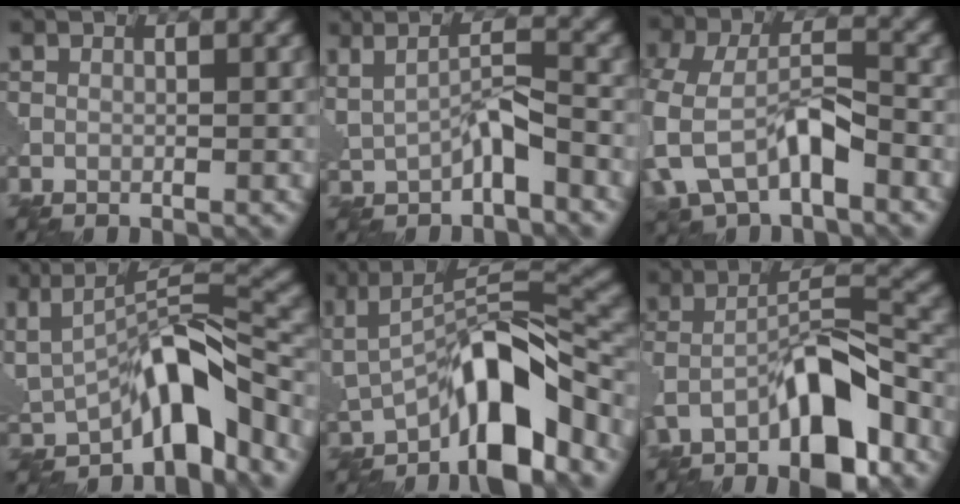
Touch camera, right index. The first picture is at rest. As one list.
[{"total": 3.5, "force": [-0.5, 0.9, 3.4], "torque": [-0.065, -0.003, -0.009]}, {"total": 7.6, "force": [-3.1, 4.1, 5.6], "torque": [-0.130, -0.001, -0.066]}, {"total": 7.8, "force": [-2.9, 2.7, 6.7], "torque": [-0.090, 0.007, -0.054]}, {"total": 8.5, "force": [-3.8, 2.8, 7.1], "torque": [-0.101, 0.014, -0.073]}, {"total": 8.6, "force": [-4.5, 2.5, 6.9], "torque": [-0.116, 0.014, -0.086]}]